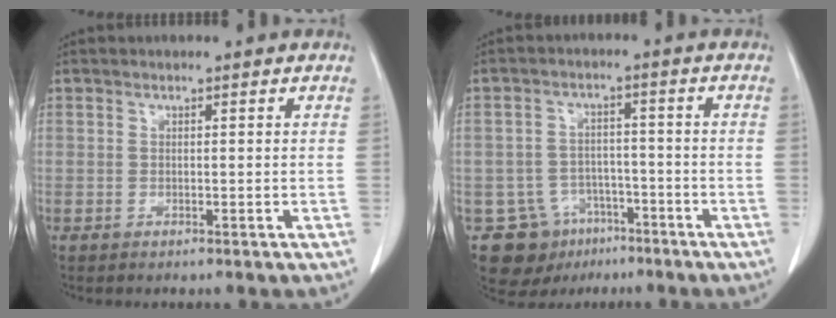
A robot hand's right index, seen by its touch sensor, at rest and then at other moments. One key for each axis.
{"total": 9.6, "fx": -5.3, "fy": 7.8, "fz": 1.4, "tx": -0.030, "ty": 0.025, "tz": -0.072}